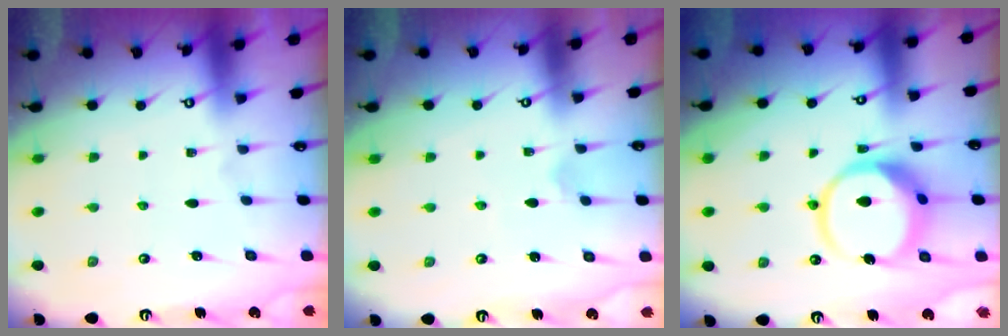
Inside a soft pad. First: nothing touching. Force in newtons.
{"total": 2.8, "press": 2.8, "slide": 0.4}
{"total": 12.7, "press": 12.6, "slide": 1.5}